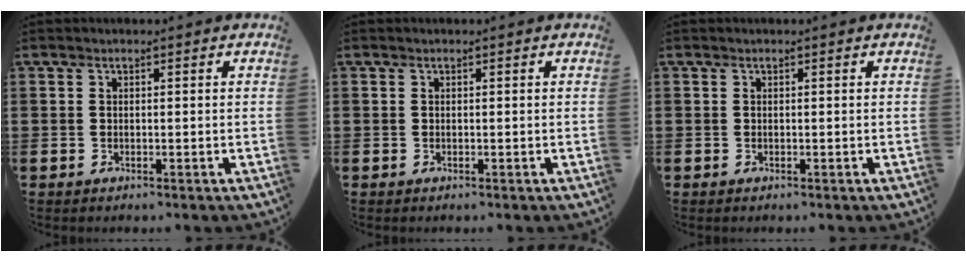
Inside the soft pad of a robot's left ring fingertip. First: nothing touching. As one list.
[{"total": 0.0}, {"total": 0.0}]